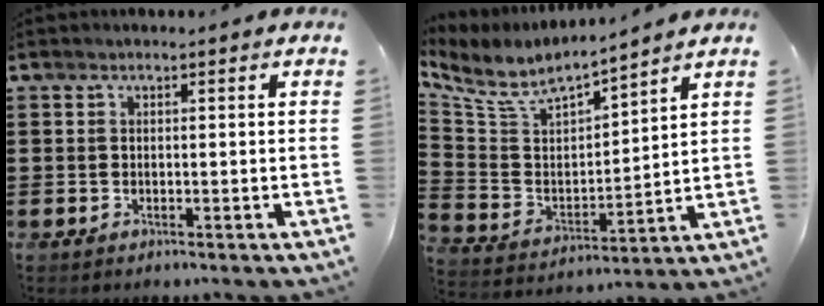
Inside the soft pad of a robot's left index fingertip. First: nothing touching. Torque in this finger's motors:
{"motor_torque": [0.04, -0.02, 0.00, -0.01]}